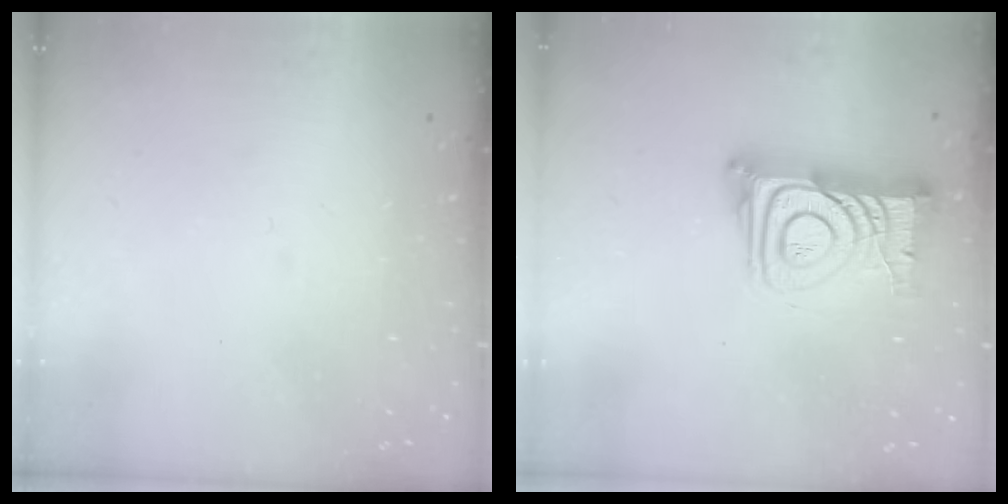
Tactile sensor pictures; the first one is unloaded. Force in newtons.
{"total": 12.5, "press": 12.4, "slide": 1.3}